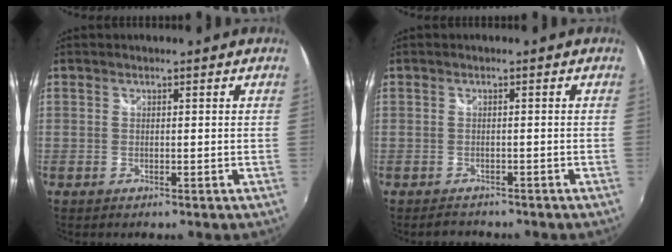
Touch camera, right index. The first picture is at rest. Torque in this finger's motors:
{"motor_torque": [-0.12, -0.06, -0.06, -0.04]}